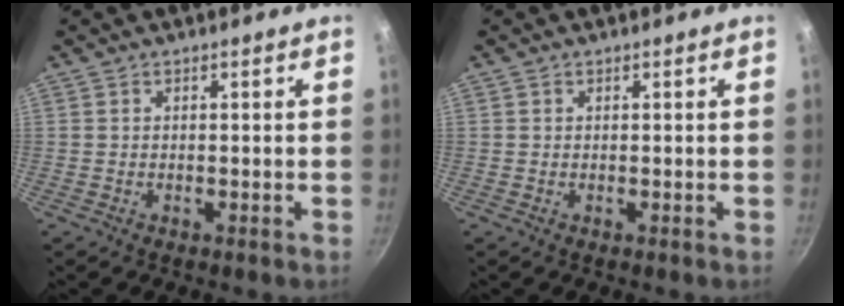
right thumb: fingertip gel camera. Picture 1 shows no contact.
{"total": 0.0}